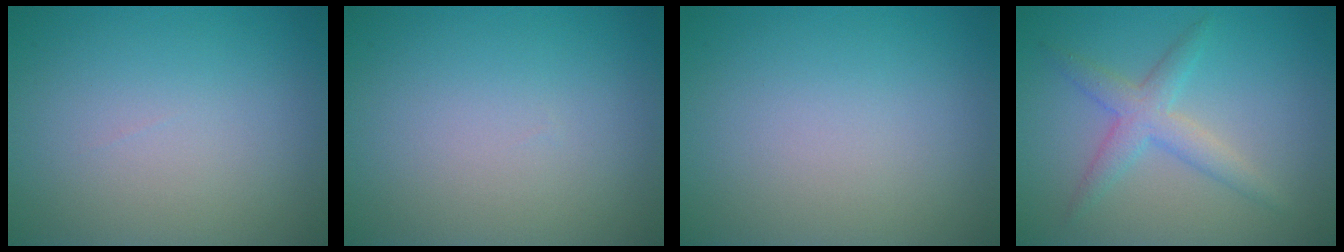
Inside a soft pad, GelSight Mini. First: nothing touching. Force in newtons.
{"total": 0.0}
{"total": 0.0}
{"total": 3.0, "press": 3.0, "slide": 0.1}